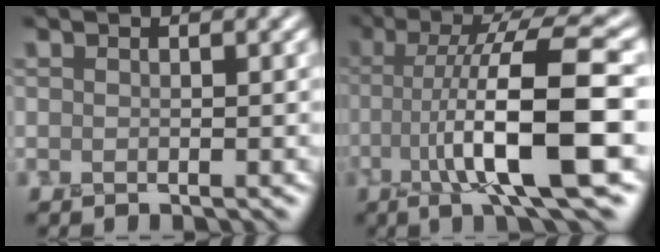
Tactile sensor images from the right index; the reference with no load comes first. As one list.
[{"total": 10.2, "force": [-1.6, 1.9, 9.9], "torque": [-0.152, 0.016, -0.028]}]